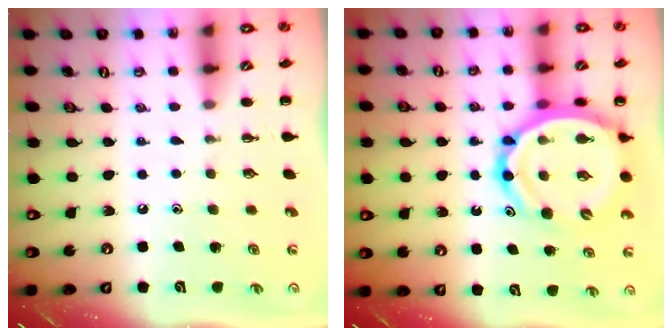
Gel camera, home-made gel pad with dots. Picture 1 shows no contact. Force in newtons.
{"total": 16.6, "press": 16.0, "slide": 4.4}